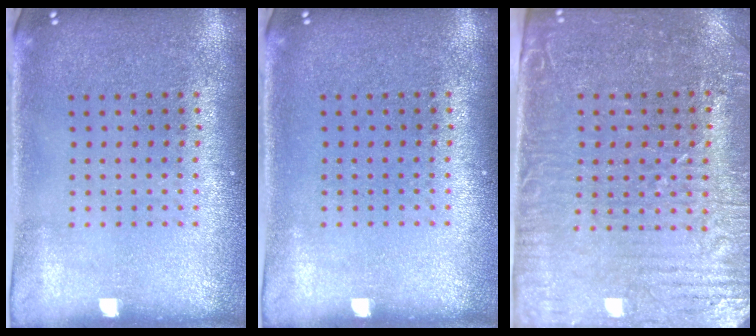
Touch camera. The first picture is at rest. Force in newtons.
{"total": 0.0}
{"total": 3.8, "press": 3.5, "slide": 1.7}